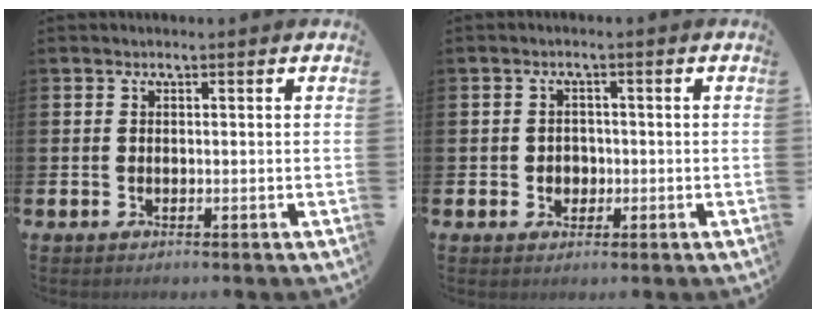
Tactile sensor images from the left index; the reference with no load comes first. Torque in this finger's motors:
{"motor_torque": [0.35, 0.00, 0.01, 0.04]}